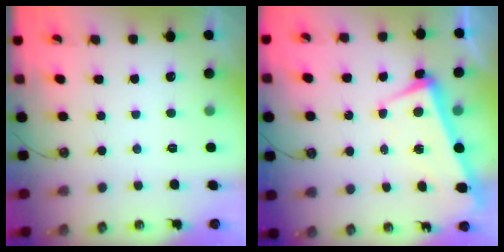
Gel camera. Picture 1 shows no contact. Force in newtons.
{"total": 2.2, "press": 2.1, "slide": 0.9}